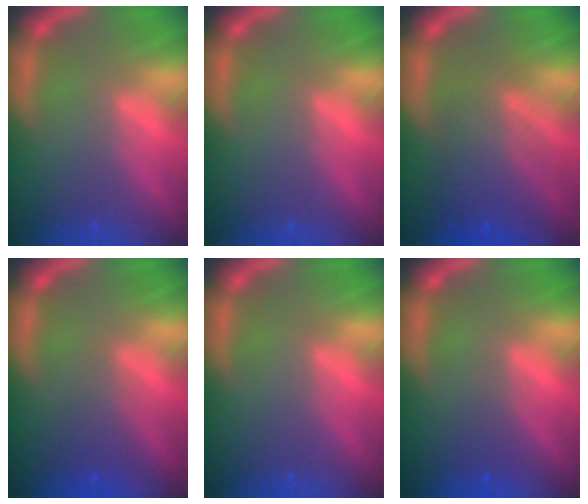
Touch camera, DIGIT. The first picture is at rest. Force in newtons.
{"total": 0.0}
{"total": 6.1}
{"total": 2.0}
{"total": 0.0}
{"total": 1.0}